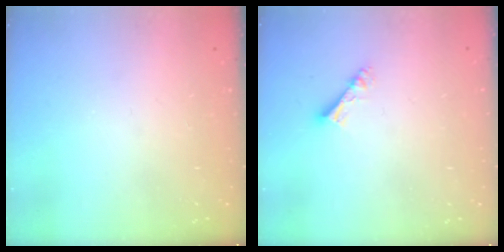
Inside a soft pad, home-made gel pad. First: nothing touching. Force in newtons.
{"total": 3.7, "press": 3.7, "slide": 0.5}